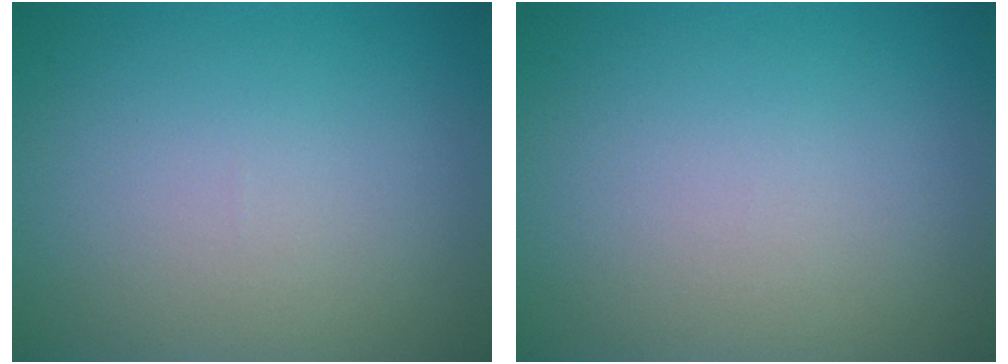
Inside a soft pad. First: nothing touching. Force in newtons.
{"total": 0.0}